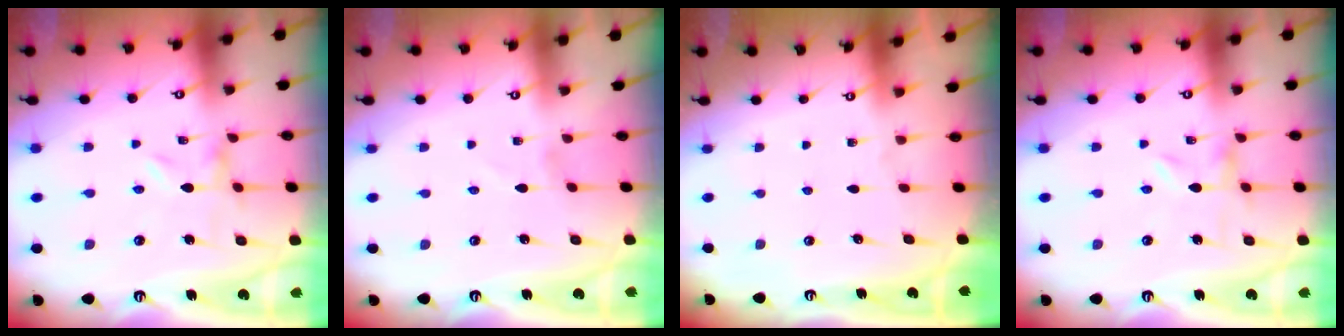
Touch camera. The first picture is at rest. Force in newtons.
{"total": 1.2, "press": 1.2, "slide": 0.1}
{"total": 0.0}
{"total": 0.0}